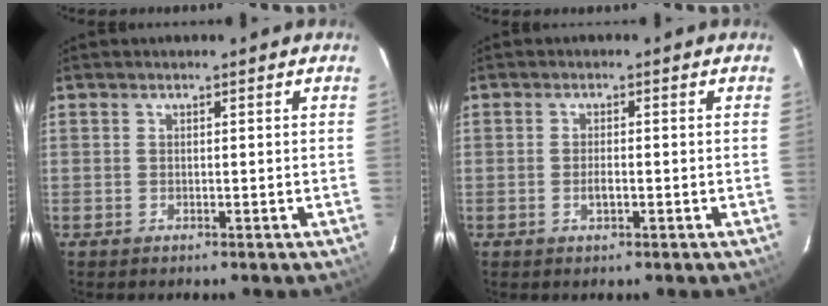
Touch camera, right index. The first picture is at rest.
{"total": 1.9, "force": [-0.6, 0.7, 1.7], "torque": [-0.034, 0.001, -0.010]}